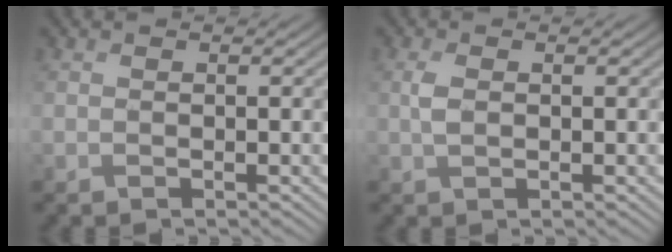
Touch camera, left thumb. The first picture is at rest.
{"total": 1.4, "force": [0.7, 0.4, 1.1], "torque": [-0.027, 0.006, 0.013]}